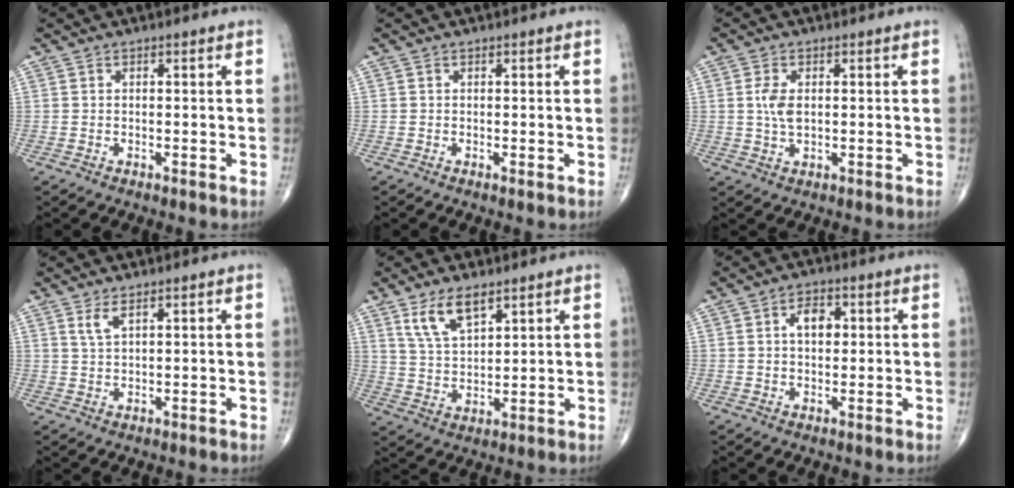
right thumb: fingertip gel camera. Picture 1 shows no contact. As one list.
[{"total": 0.0}, {"total": 4.1, "force": [0.6, 2.2, 3.4], "torque": [-0.073, -0.002, 0.014]}, {"total": 2.6, "force": [1.6, 0.8, 1.9], "torque": [-0.043, -0.006, 0.038]}, {"total": 8.2, "force": [5.0, 3.5, 5.5], "torque": [-0.095, -0.026, 0.103]}, {"total": 4.9, "force": [1.1, 3.0, 3.7], "torque": [-0.050, 0.003, 0.016]}]